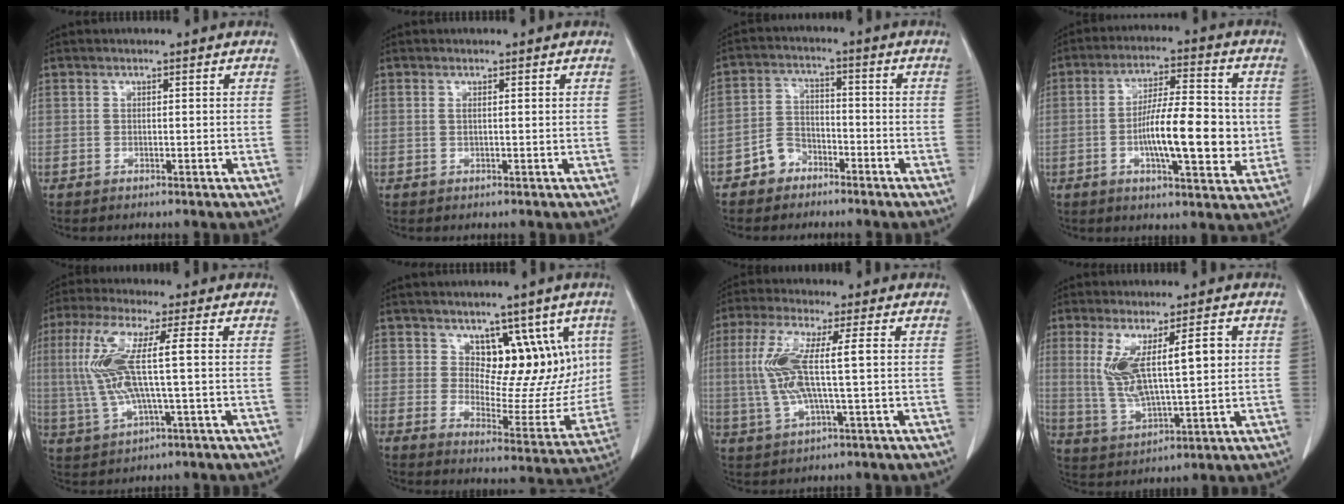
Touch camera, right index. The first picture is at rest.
{"total": 0.7, "force": [0.3, 0.0, 0.6], "torque": [-0.017, 0.004, 0.007]}
{"total": 4.9, "force": [-3.2, 3.5, 1.2], "torque": [-0.021, 0.015, -0.059]}
{"total": 13.4, "force": [-1.4, 3.1, 12.9], "torque": [-0.215, 0.002, -0.027]}
{"total": 11.2, "force": [0.8, 1.3, 11.0], "torque": [-0.248, 0.010, 0.018]}
{"total": 11.6, "force": [5.2, 6.6, 8.0], "torque": [-0.084, 0.005, 0.089]}
{"total": 9.9, "force": [0.7, 1.3, 9.8], "torque": [-0.219, 0.008, 0.015]}
{"total": 11.0, "force": [2.6, 2.3, 10.4], "torque": [-0.198, 0.003, 0.056]}